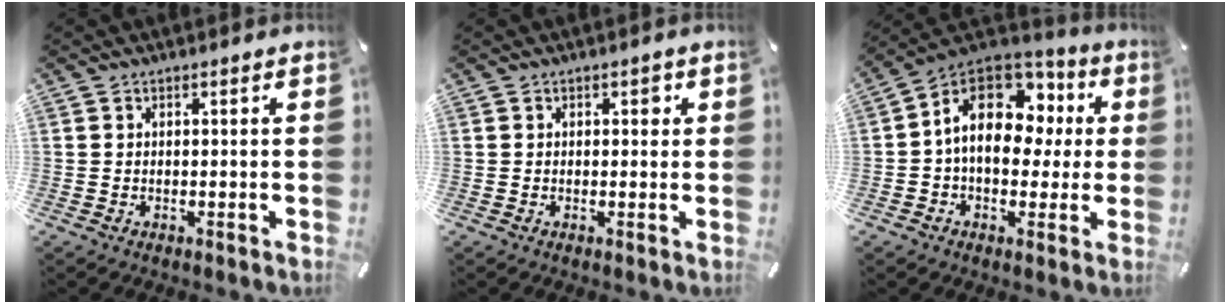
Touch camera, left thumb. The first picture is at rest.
{"total": 1.9, "force": [0.4, 1.2, 1.4], "torque": [-0.006, -0.001, 0.000]}
{"total": 16.5, "force": [3.4, 11.4, 11.4], "torque": [-0.188, -0.012, 0.058]}